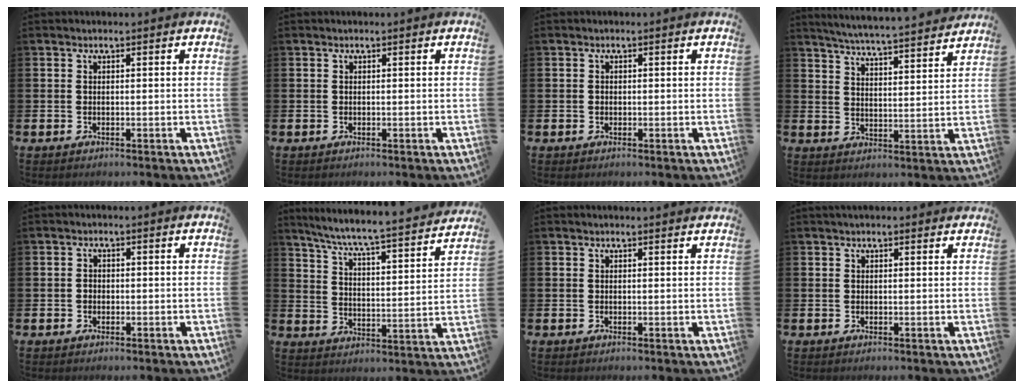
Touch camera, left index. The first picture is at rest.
{"total": 0.0}
{"total": 0.5, "force": [0.0, 0.5, 0.1], "torque": [0.001, 0.003, -0.003]}
{"total": 5.9, "force": [5.8, -0.3, 1.1], "torque": [-0.032, -0.049, 0.098]}
{"total": 1.0, "force": [-0.2, 0.9, 0.4], "torque": [0.004, 0.001, -0.008]}
{"total": 6.8, "force": [6.3, 0.0, 2.4], "torque": [-0.078, -0.055, 0.104]}
{"total": 0.7, "force": [0.7, -0.1, 0.1], "torque": [0.012, -0.006, 0.009]}
{"total": 1.2, "force": [1.1, 0.3, 0.4], "torque": [0.000, 0.001, 0.018]}